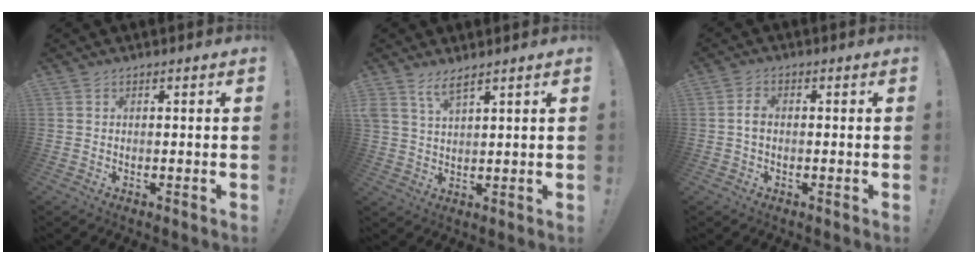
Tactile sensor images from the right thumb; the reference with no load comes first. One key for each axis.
{"total": 5.0, "fx": 3.7, "fy": 1.1, "fz": 3.1, "tx": -0.074, "ty": -0.009, "tz": 0.070}
{"total": 2.7, "fx": -0.4, "fy": 1.6, "fz": 2.1, "tx": -0.039, "ty": 0.008, "tz": -0.007}